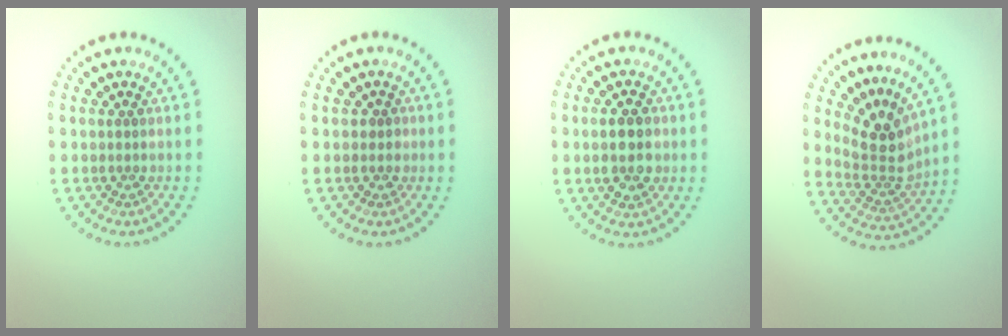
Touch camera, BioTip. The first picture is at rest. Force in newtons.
{"total": 0.7, "press": 0.4, "slide": 0.6}
{"total": 4.2, "press": 4.2, "slide": 0.1}
{"total": 3.6, "press": 2.6, "slide": 2.6}